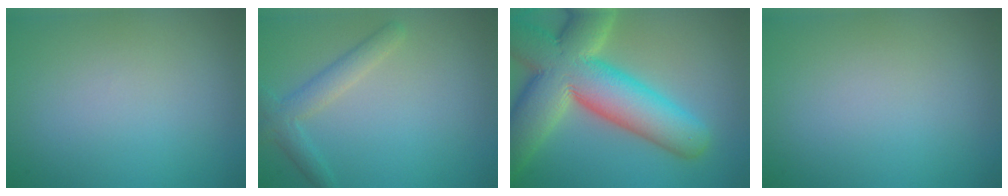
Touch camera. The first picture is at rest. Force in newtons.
{"total": 2.7, "press": 2.7, "slide": 0.1}
{"total": 13.6, "press": 13.5, "slide": 1.3}
{"total": 0.0}